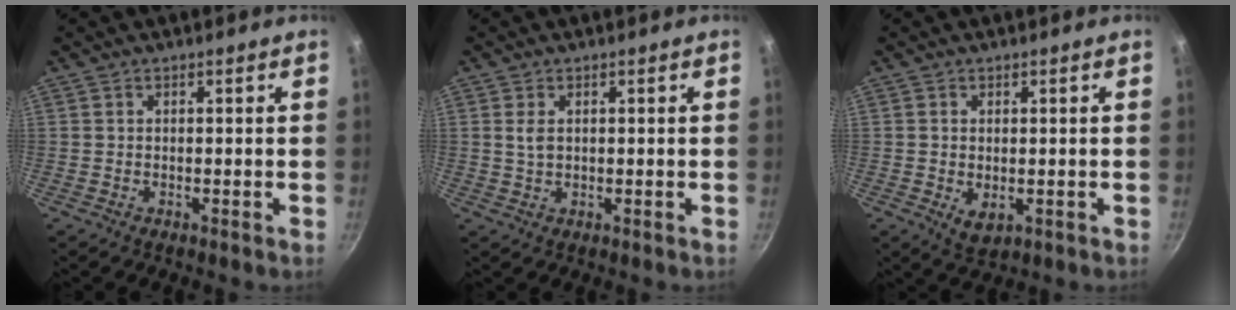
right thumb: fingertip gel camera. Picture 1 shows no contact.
{"total": 2.4, "force": [0.7, 1.5, 1.8], "torque": [-0.032, -0.003, 0.014]}
{"total": 3.8, "force": [-0.4, 2.3, 2.9], "torque": [-0.047, -0.013, -0.001]}